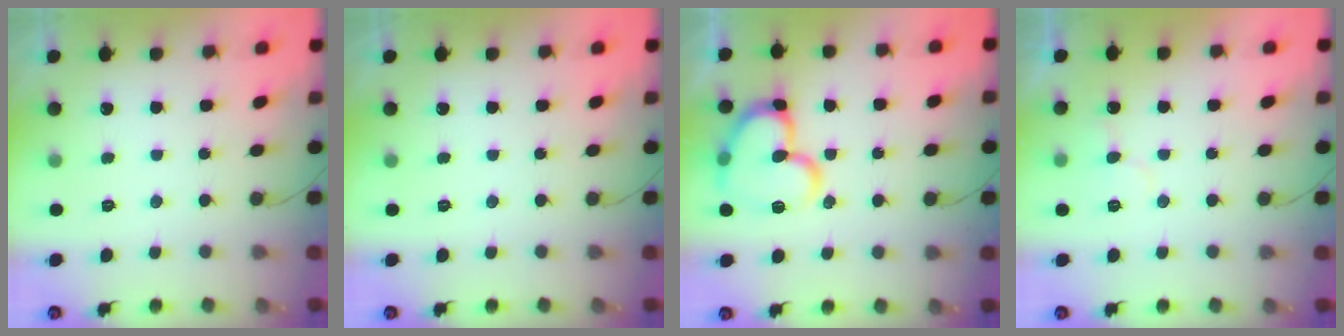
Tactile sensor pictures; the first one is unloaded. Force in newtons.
{"total": 0.0}
{"total": 17.4, "press": 17.3, "slide": 2.1}
{"total": 6.8, "press": 6.8, "slide": 0.5}